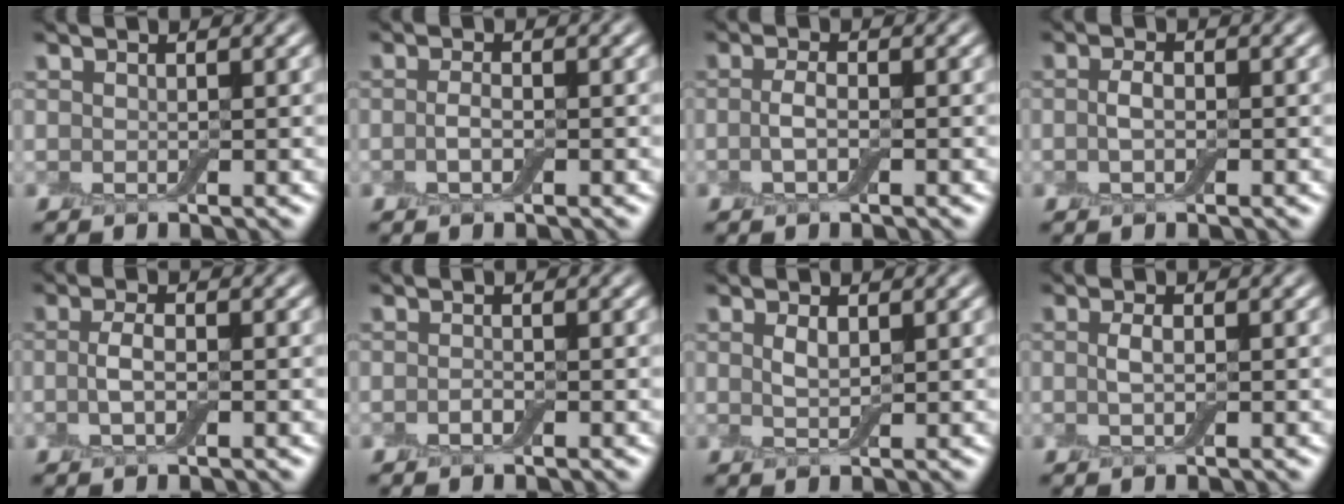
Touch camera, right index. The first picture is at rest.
{"total": 1.4, "force": [-0.3, 0.6, 1.3], "torque": [-0.029, 0.000, -0.010]}
{"total": 1.9, "force": [-0.4, 0.7, 1.7], "torque": [-0.039, 0.000, -0.012]}
{"total": 1.6, "force": [-0.2, 0.8, 1.4], "torque": [-0.030, 0.003, -0.008]}
{"total": 2.2, "force": [-0.3, 0.9, 2.0], "torque": [-0.046, 0.000, -0.010]}
{"total": 0.7, "force": [-0.4, 0.3, 0.5], "torque": [-0.013, -0.001, -0.008]}
{"total": 1.3, "force": [0.6, 0.5, 1.1], "torque": [-0.027, 0.000, 0.012]}
{"total": 1.3, "force": [0.0, 0.5, 1.2], "torque": [-0.028, 0.001, -0.001]}